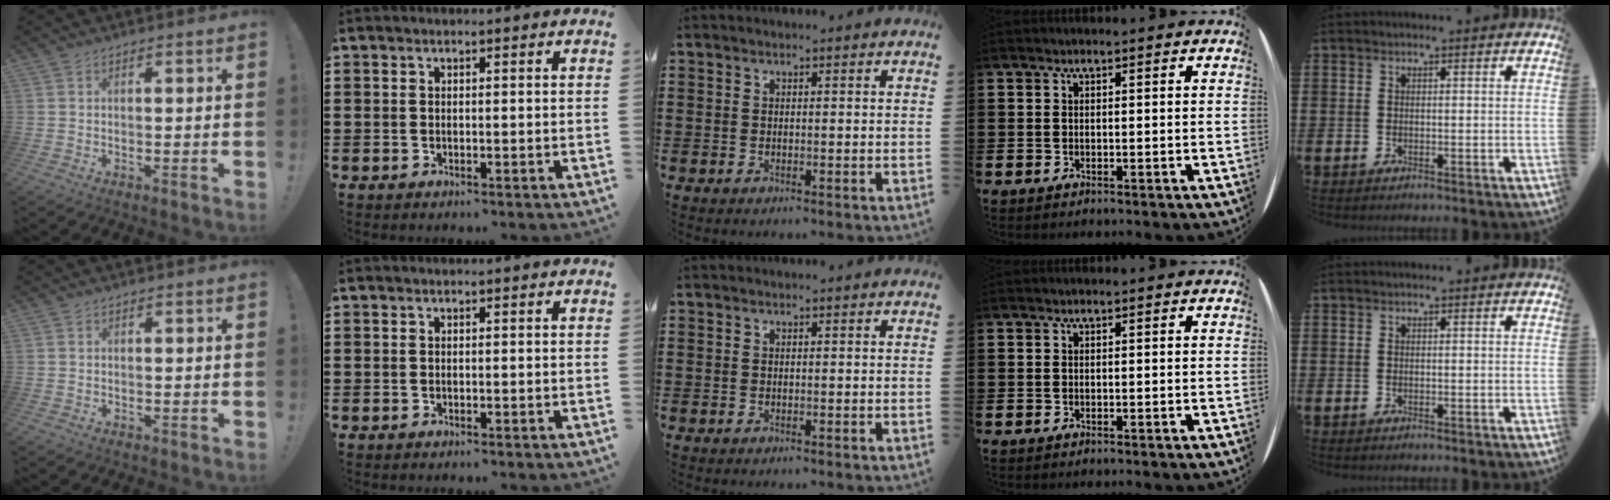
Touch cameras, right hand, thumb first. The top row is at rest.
{}